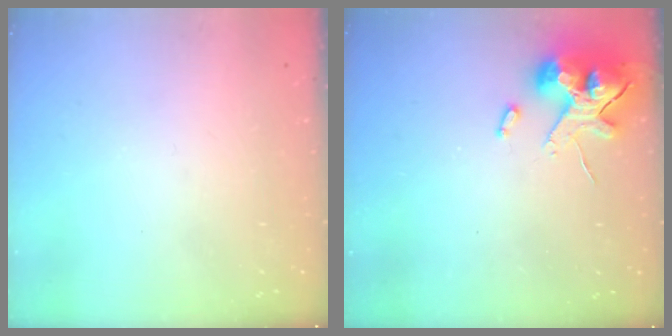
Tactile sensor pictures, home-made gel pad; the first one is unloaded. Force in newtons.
{"total": 13.1, "press": 12.9, "slide": 2.4}